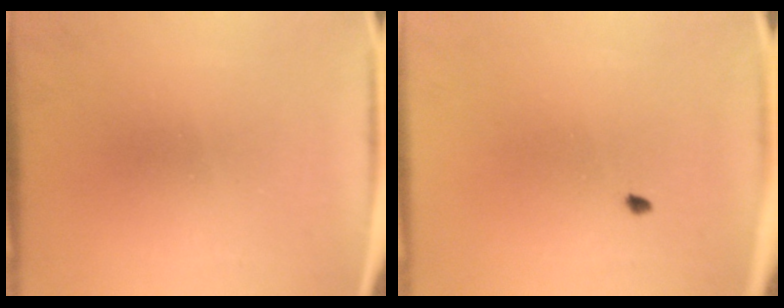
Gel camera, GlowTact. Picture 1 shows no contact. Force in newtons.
{"total": 0.6}